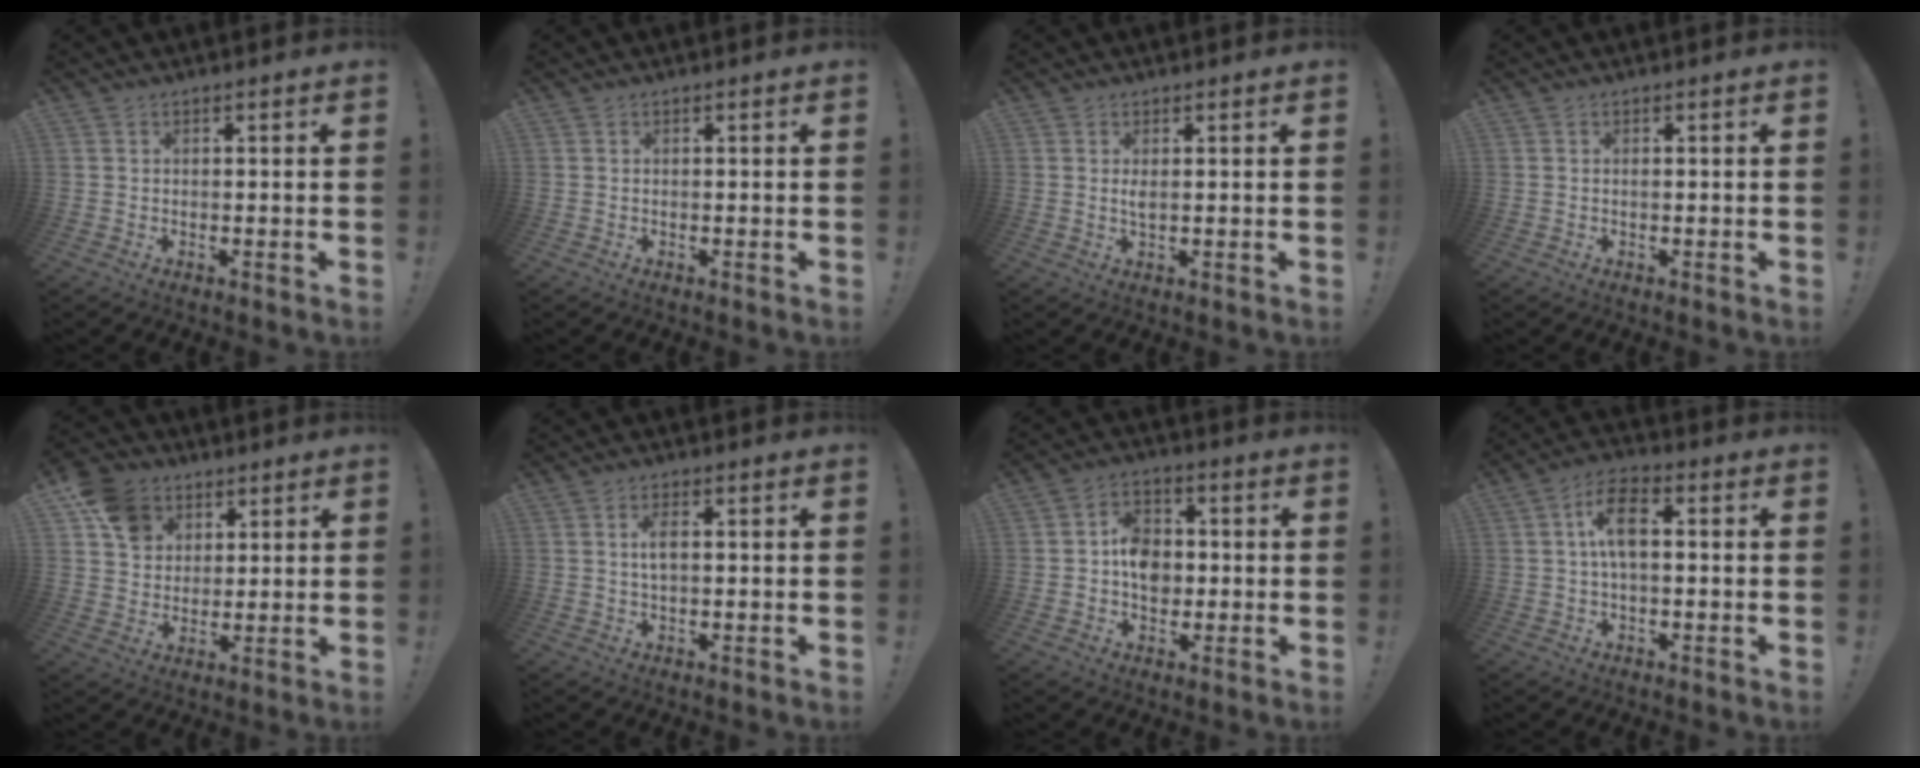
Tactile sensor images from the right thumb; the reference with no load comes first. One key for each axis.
{"total": 0.0}
{"total": 1.6, "fx": 0.3, "fy": 0.4, "fz": 1.5, "tx": -0.024, "ty": -0.002, "tz": 0.003}
{"total": 0.0}
{"total": 10.9, "fx": 4.8, "fy": 8.9, "fz": 4.1, "tx": -0.061, "ty": -0.016, "tz": 0.099}
{"total": 3.5, "fx": 0.4, "fy": 1.4, "fz": 3.1, "tx": -0.058, "ty": 0.004, "tz": 0.005}
{"total": 9.3, "fx": -0.5, "fy": 7.6, "fz": 5.2, "tx": -0.073, "ty": 0.012, "tz": -0.006}
{"total": 8.5, "fx": 0.7, "fy": 4.3, "fz": 7.4, "tx": -0.129, "ty": 0.010, "tz": 0.013}